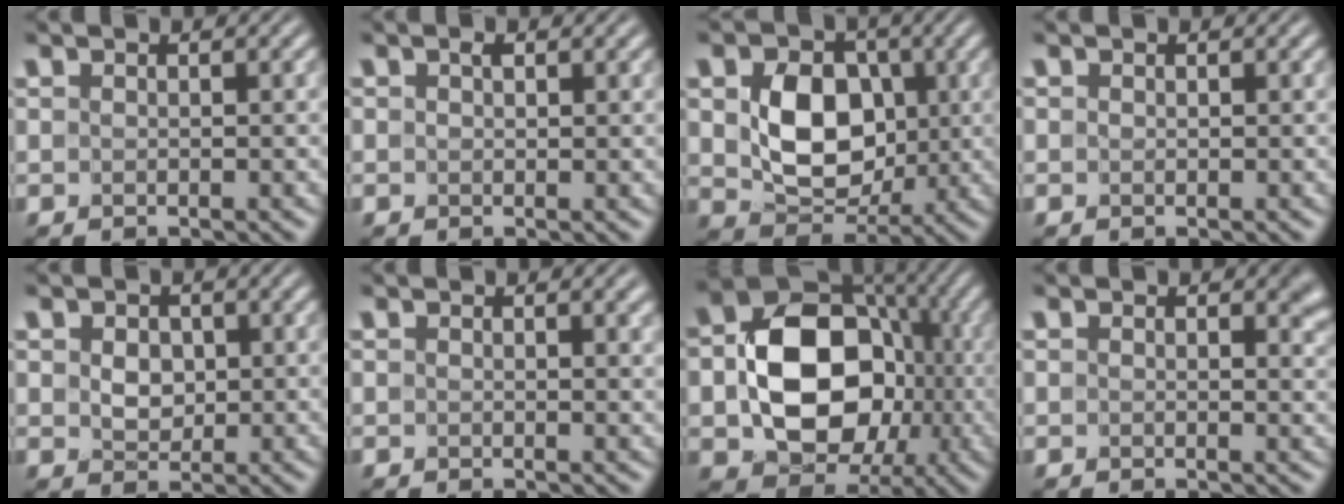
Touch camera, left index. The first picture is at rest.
{"total": 0.8, "force": [0.5, 0.4, 0.6], "torque": [-0.005, 0.000, 0.006]}
{"total": 6.0, "force": [0.3, 4.6, 3.9], "torque": [-0.075, -0.010, 0.012]}
{"total": 0.0}
{"total": 2.2, "force": [0.5, 1.7, 1.3], "torque": [-0.029, 0.002, 0.009]}
{"total": 2.0, "force": [1.1, 0.6, 1.5], "torque": [-0.015, 0.001, 0.011]}
{"total": 11.1, "force": [-1.1, 8.4, 7.2], "torque": [-0.111, -0.001, -0.020]}
{"total": 3.0, "force": [1.1, 1.7, 2.3], "torque": [-0.021, -0.002, 0.013]}